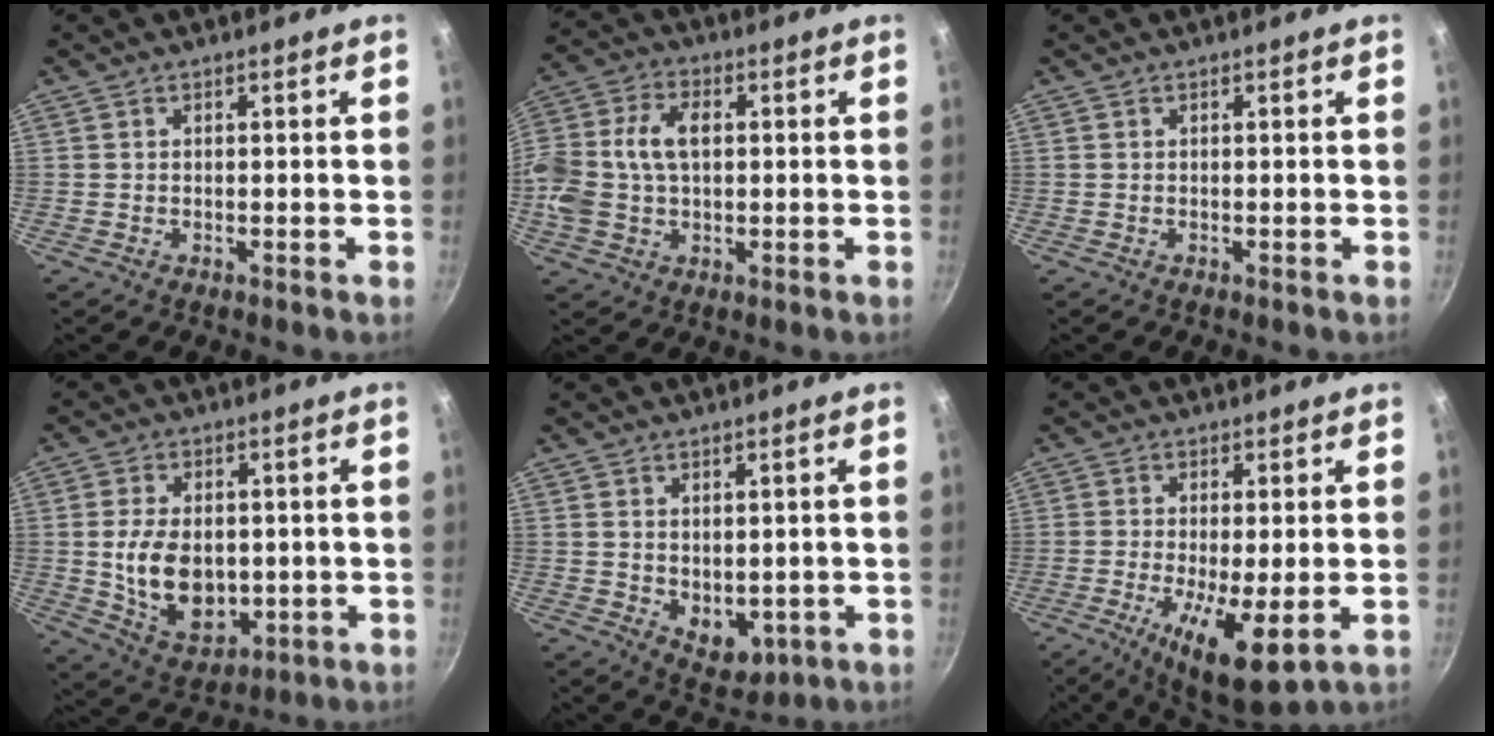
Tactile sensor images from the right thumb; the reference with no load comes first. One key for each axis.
{"total": 14.0, "fx": 0.9, "fy": 9.4, "fz": 10.4, "tx": -0.213, "ty": 0.030, "tz": 0.008}
{"total": 0.0}
{"total": 12.9, "fx": -0.3, "fy": 8.7, "fz": 9.5, "tx": -0.143, "ty": -0.013, "tz": 0.012}
{"total": 6.4, "fx": -0.1, "fy": 4.4, "fz": 4.7, "tx": -0.049, "ty": -0.016, "tz": 0.016}
{"total": 11.4, "fx": -2.8, "fy": 3.3, "fz": 10.6, "tx": -0.182, "ty": -0.013, "tz": -0.038}